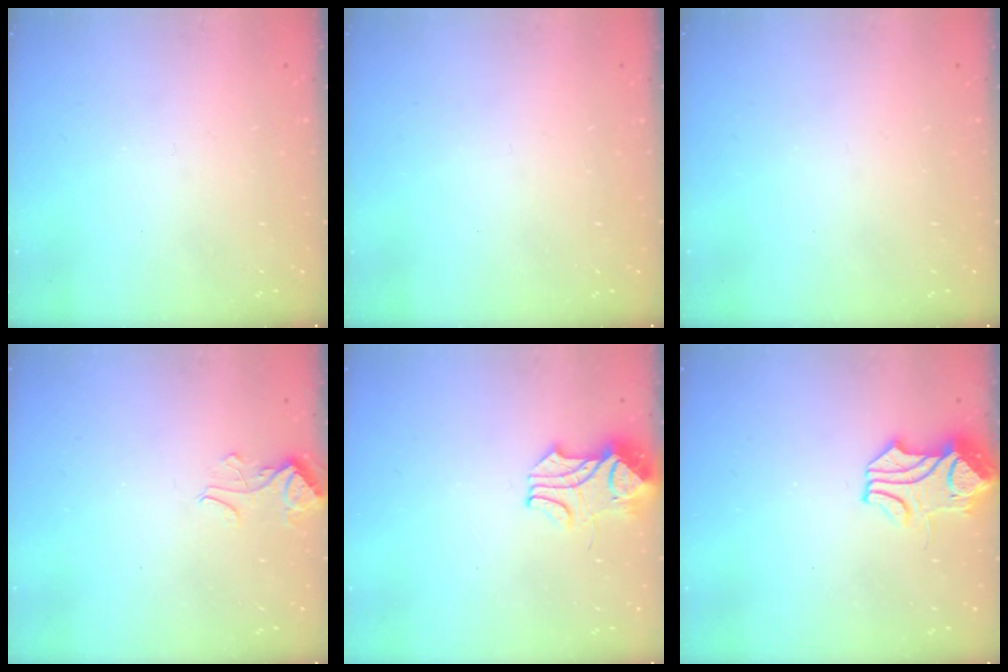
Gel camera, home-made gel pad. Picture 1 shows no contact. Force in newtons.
{"total": 0.0}
{"total": 0.0}
{"total": 2.1, "press": 2.1, "slide": 0.5}
{"total": 2.4, "press": 2.2, "slide": 1.0}
{"total": 1.5, "press": 1.4, "slide": 0.5}